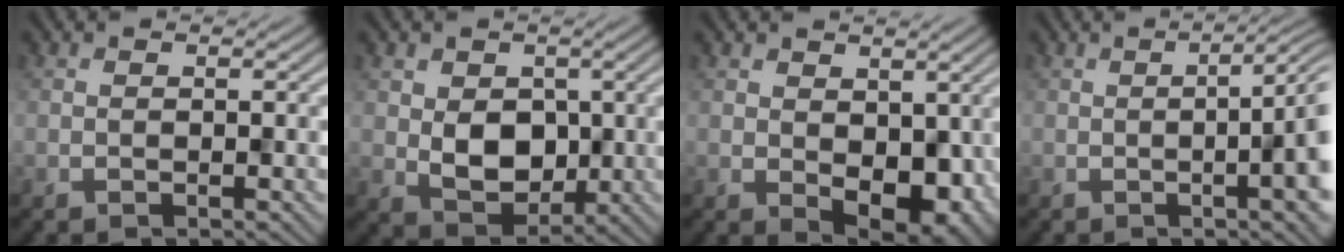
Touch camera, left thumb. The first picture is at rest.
{"total": 4.9, "force": [0.6, 4.2, 2.5], "torque": [-0.056, -0.012, 0.016]}
{"total": 5.9, "force": [0.2, 4.2, 4.2], "torque": [-0.058, -0.022, 0.020]}
{"total": 9.1, "force": [-0.4, 2.5, 8.8], "torque": [-0.083, 0.007, -0.007]}